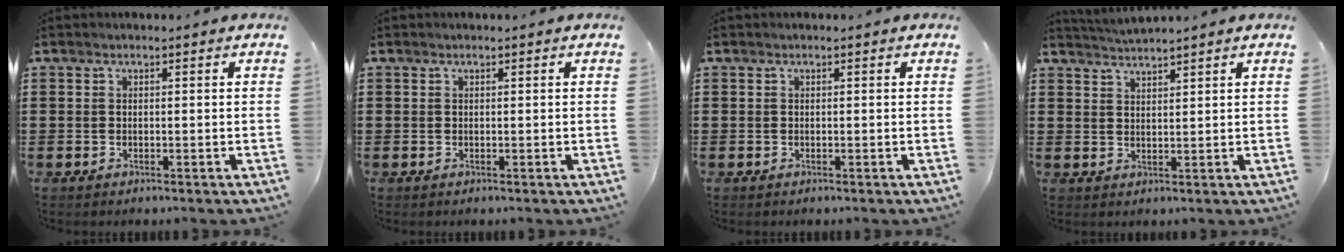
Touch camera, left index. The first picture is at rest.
{"total": 0.0}
{"total": 0.0}
{"total": 2.2, "force": [2.1, -0.4, -0.1], "torque": [-0.004, -0.006, 0.041]}